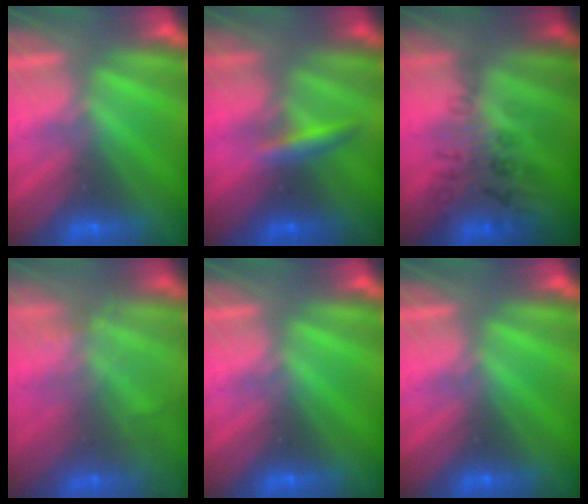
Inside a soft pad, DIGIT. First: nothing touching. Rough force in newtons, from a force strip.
{"total": 2.8}
{"total": 2.9}
{"total": 7.3}
{"total": 0.0}
{"total": 0.0}